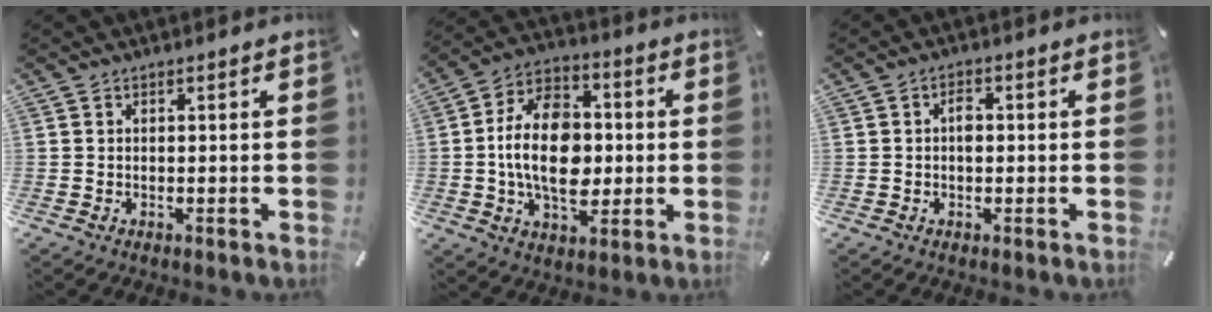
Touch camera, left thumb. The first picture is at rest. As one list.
[{"total": 16.7, "force": [-0.8, 11.2, 12.4], "torque": [-0.232, 0.006, -0.017]}, {"total": 2.4, "force": [0.0, 1.4, 1.9], "torque": [-0.029, 0.001, -0.004]}]